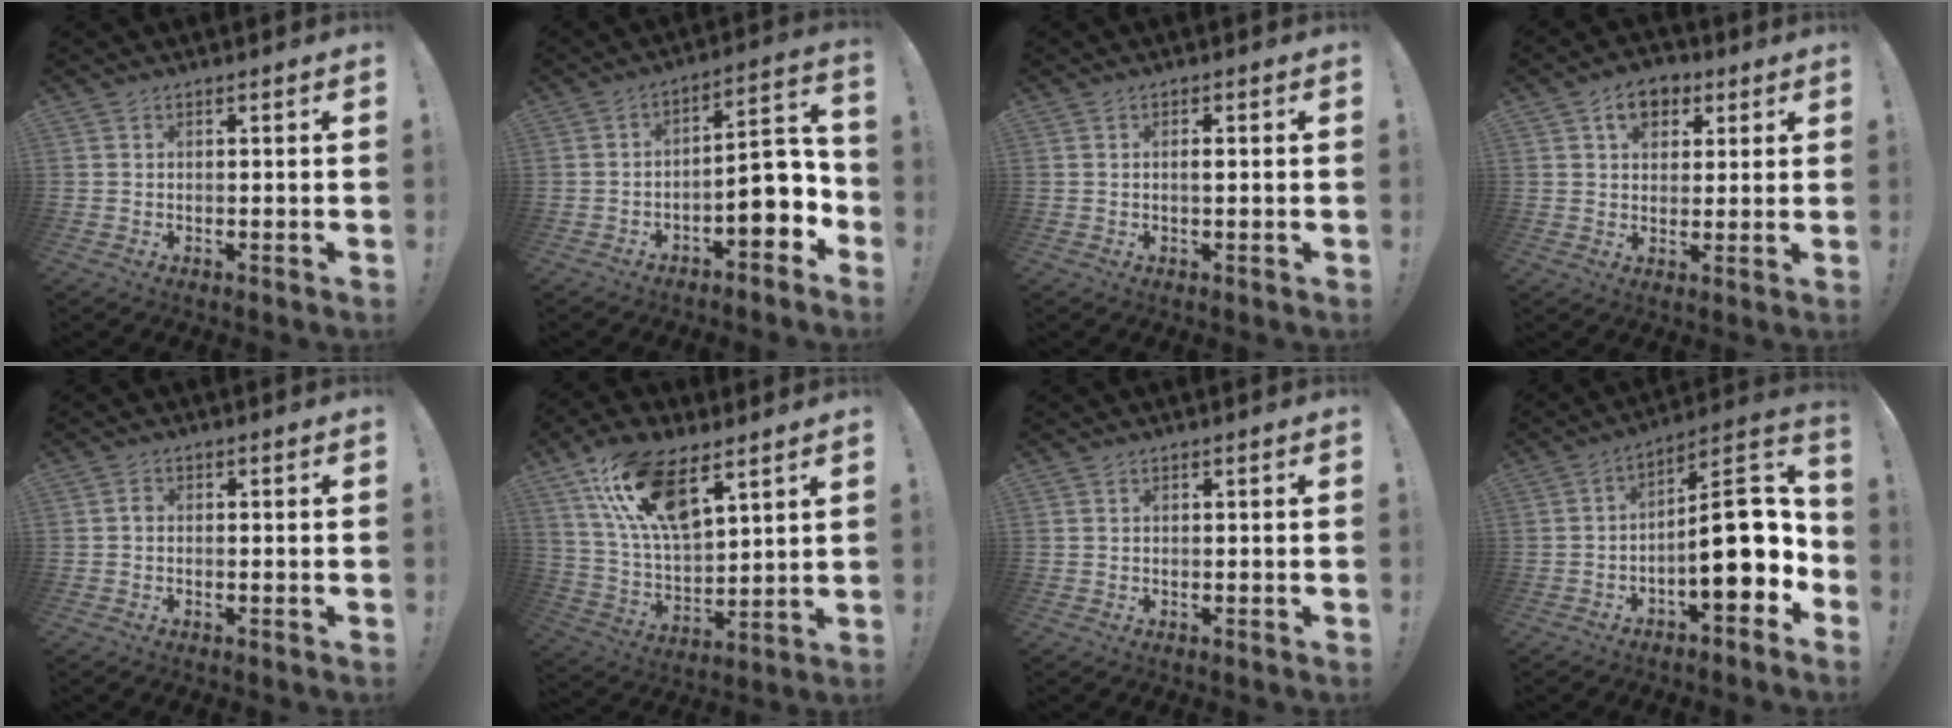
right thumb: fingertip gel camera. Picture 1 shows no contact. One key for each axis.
{"total": 11.7, "fx": -3.3, "fy": 5.2, "fz": 10.0, "tx": -0.121, "ty": 0.014, "tz": -0.056}
{"total": 1.3, "fx": -0.3, "fy": 0.2, "fz": 1.3, "tx": -0.018, "ty": -0.001, "tz": -0.009}
{"total": 7.9, "fx": 3.5, "fy": 5.9, "fz": 3.9, "tx": -0.053, "ty": -0.004, "tz": 0.065}
{"total": 1.0, "fx": -0.5, "fy": 0.7, "fz": 0.6, "tx": -0.012, "ty": 0.006, "tz": -0.009}
{"total": 17.6, "fx": 10.3, "fy": 7.6, "fz": 12.0, "tx": -0.233, "ty": -0.047, "tz": 0.185}
{"total": 0.0}
{"total": 18.0, "fx": -2.7, "fy": 6.6, "fz": 16.5, "tx": -0.239, "ty": 0.021, "tz": -0.036}